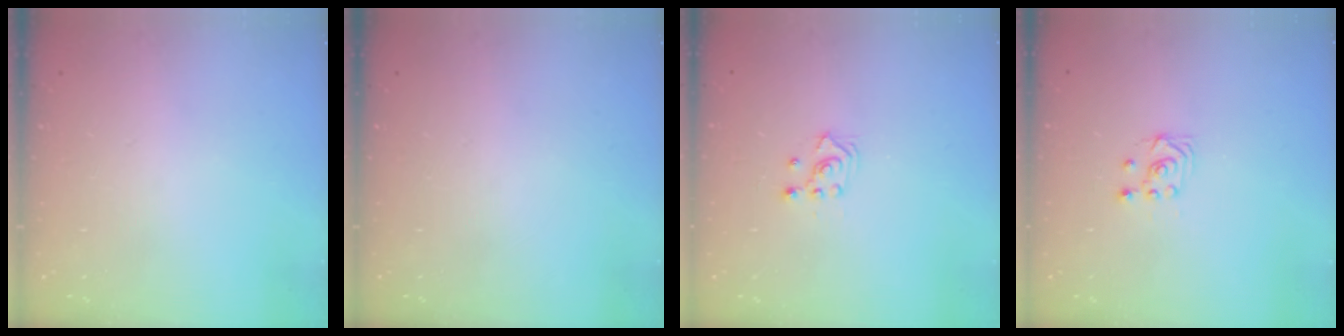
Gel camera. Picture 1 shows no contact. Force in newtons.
{"total": 0.0}
{"total": 2.5, "press": 2.3, "slide": 1.0}
{"total": 2.7, "press": 2.4, "slide": 1.3}